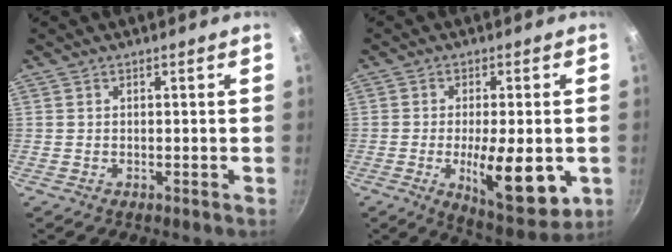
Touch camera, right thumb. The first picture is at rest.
{"total": 14.7, "force": [-3.3, 5.3, 13.3], "torque": [-0.186, -0.020, -0.038]}